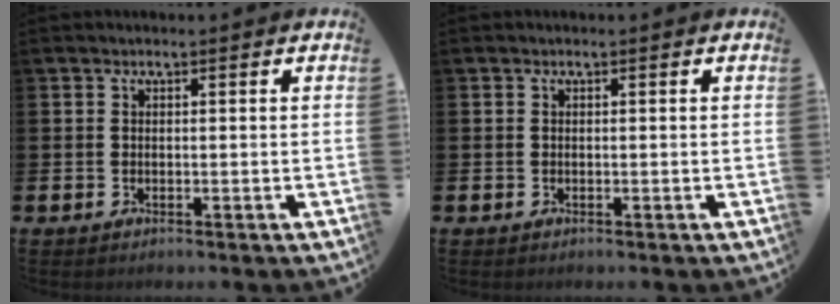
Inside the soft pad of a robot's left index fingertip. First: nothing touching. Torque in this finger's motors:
{"motor_torque": [0.00, 0.00, 0.00, 0.00]}